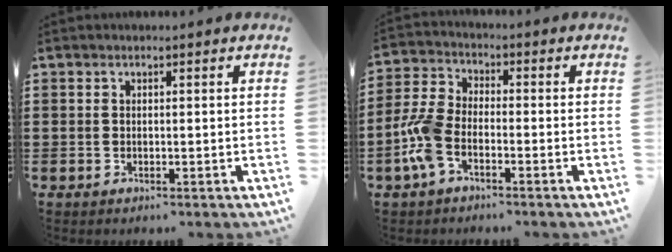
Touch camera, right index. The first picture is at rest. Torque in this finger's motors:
{"motor_torque": [2.00, -0.14, 0.64, 0.21]}